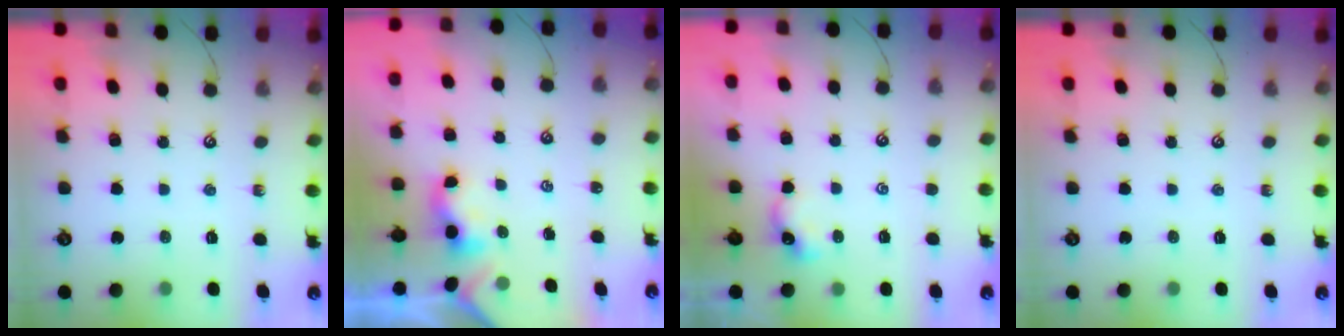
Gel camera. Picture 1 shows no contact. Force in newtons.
{"total": 0.5, "press": 0.4, "slide": 0.4}
{"total": 0.7, "press": 0.7, "slide": 0.1}
{"total": 0.0}